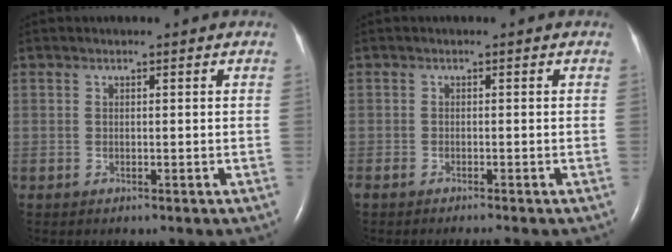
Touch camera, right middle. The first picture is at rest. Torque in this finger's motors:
{"motor_torque": [-0.02, 0.02, 0.01, 0.01]}